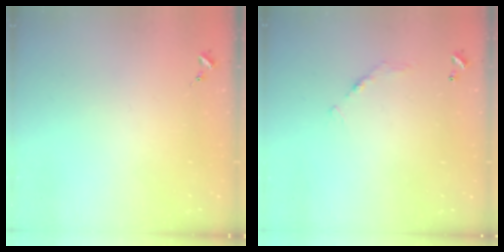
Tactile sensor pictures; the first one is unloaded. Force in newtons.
{"total": 6.8, "press": 6.8, "slide": 0.5}